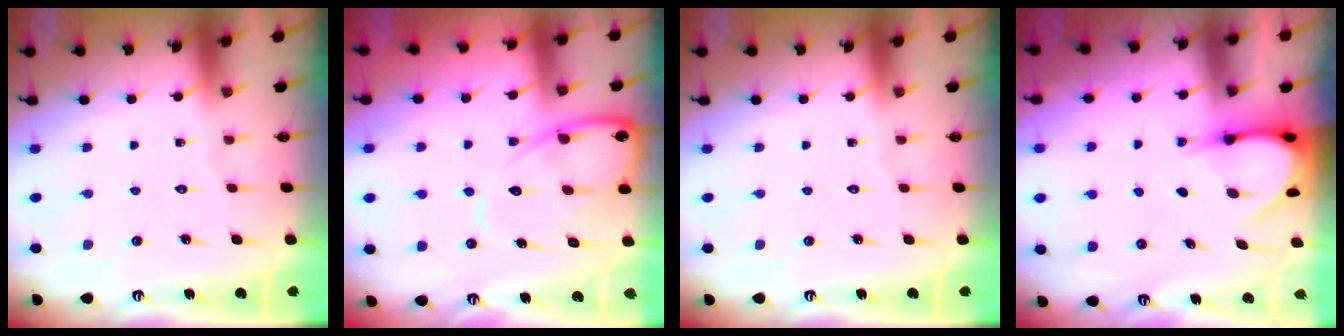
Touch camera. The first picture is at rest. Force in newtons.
{"total": 10.3, "press": 10.2, "slide": 1.0}
{"total": 0.0}
{"total": 5.4, "press": 5.4, "slide": 0.5}